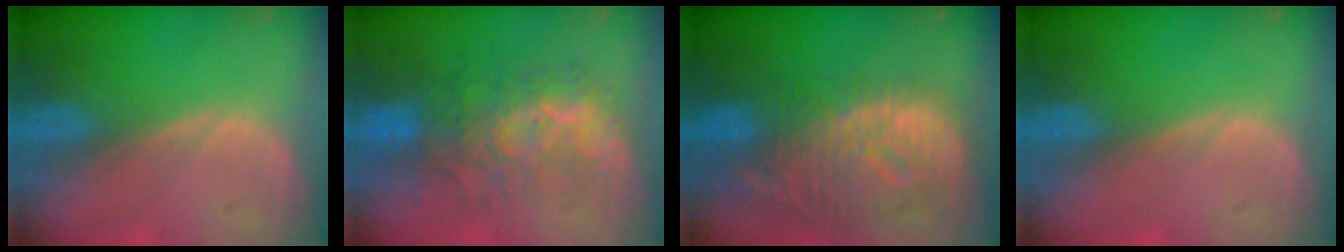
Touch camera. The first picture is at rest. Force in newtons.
{"total": 9.1, "press": 8.5, "slide": 3.1}
{"total": 12.6, "press": 10.9, "slide": 6.3}
{"total": 0.0}